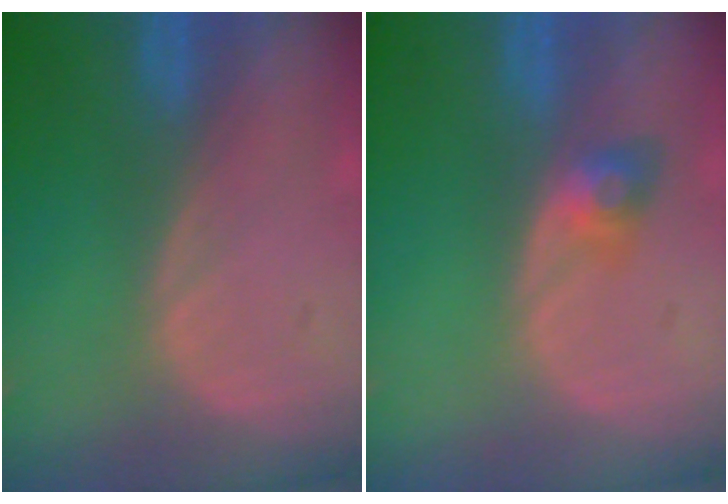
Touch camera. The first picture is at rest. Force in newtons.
{"total": 3.1, "press": 2.8, "slide": 1.4}